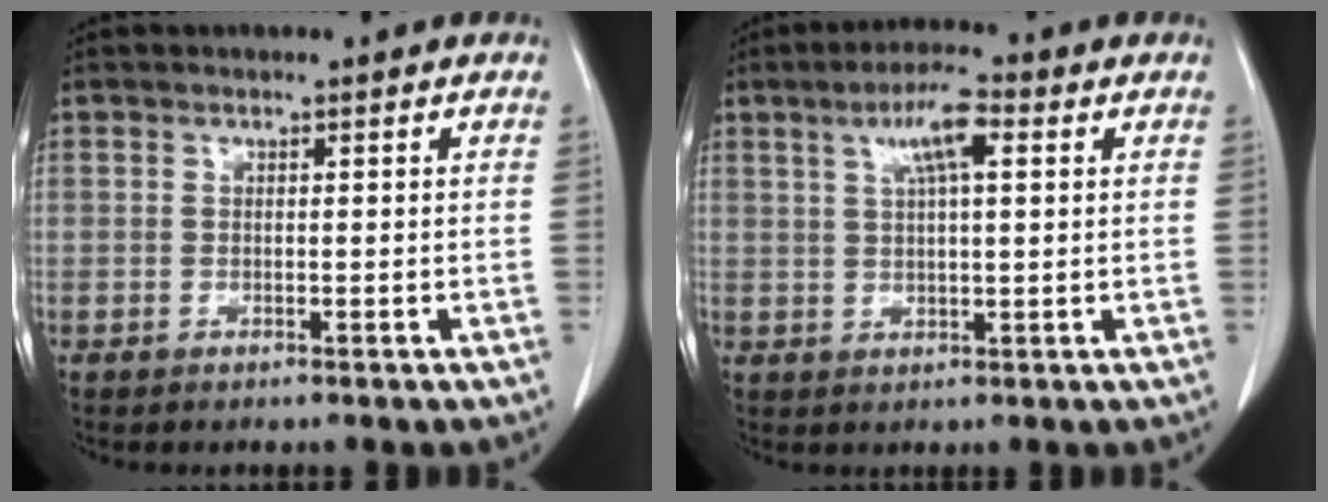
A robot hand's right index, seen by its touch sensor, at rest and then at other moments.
{"total": 6.6, "force": [2.7, 1.1, 5.9], "torque": [-0.109, 0.012, 0.046]}